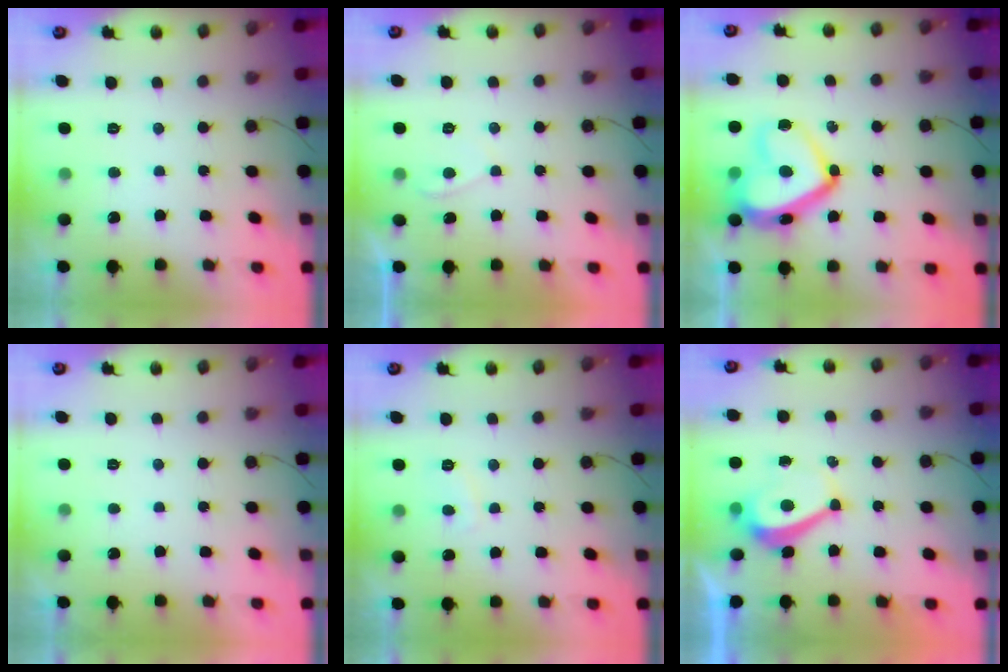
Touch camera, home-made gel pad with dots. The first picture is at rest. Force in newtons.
{"total": 1.3, "press": 1.2, "slide": 0.6}
{"total": 18.6, "press": 18.5, "slide": 1.9}
{"total": 2.3, "press": 2.3, "slide": 0.4}
{"total": 2.2, "press": 2.1, "slide": 0.8}
{"total": 4.4, "press": 4.3, "slide": 0.6}